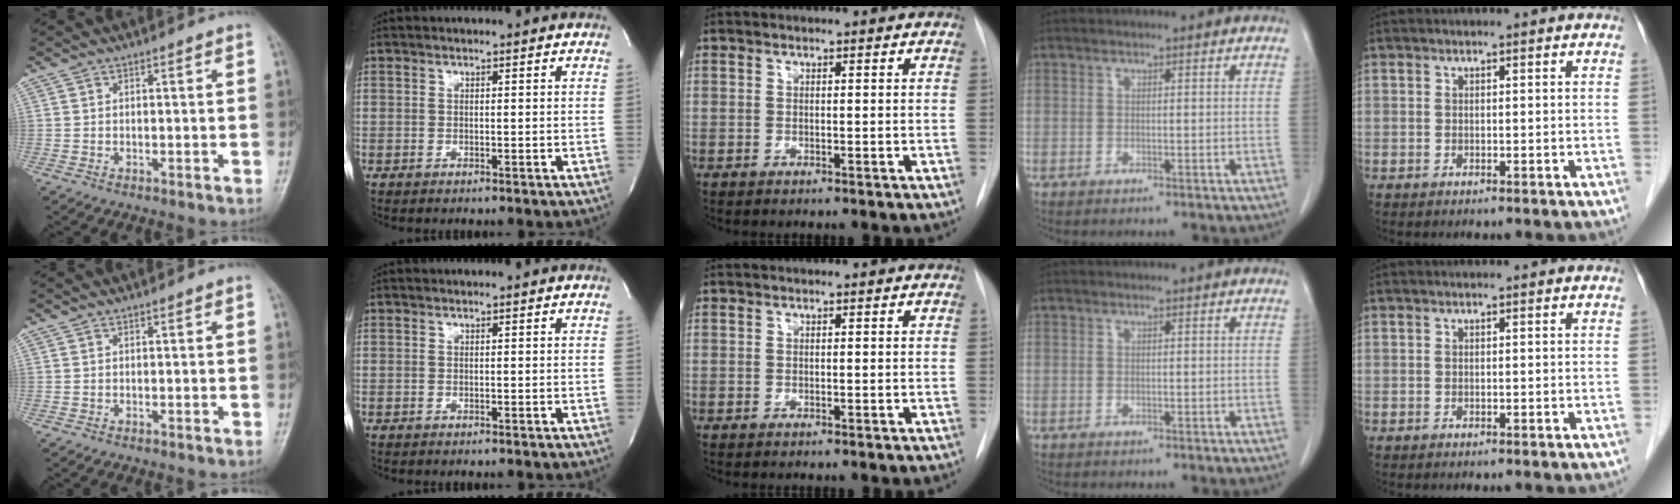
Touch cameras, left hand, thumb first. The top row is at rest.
{}